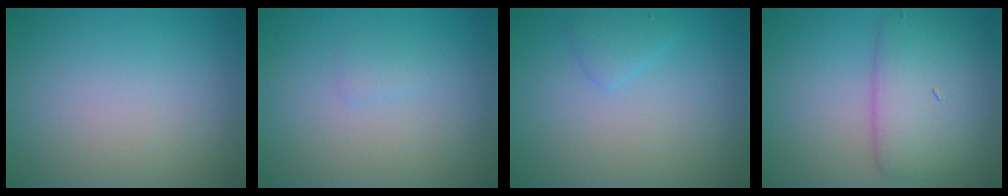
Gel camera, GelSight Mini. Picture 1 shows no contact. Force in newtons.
{"total": 0.7, "press": 0.7, "slide": 0.1}
{"total": 1.3, "press": 1.3, "slide": 0.1}
{"total": 5.6, "press": 5.6, "slide": 0.1}